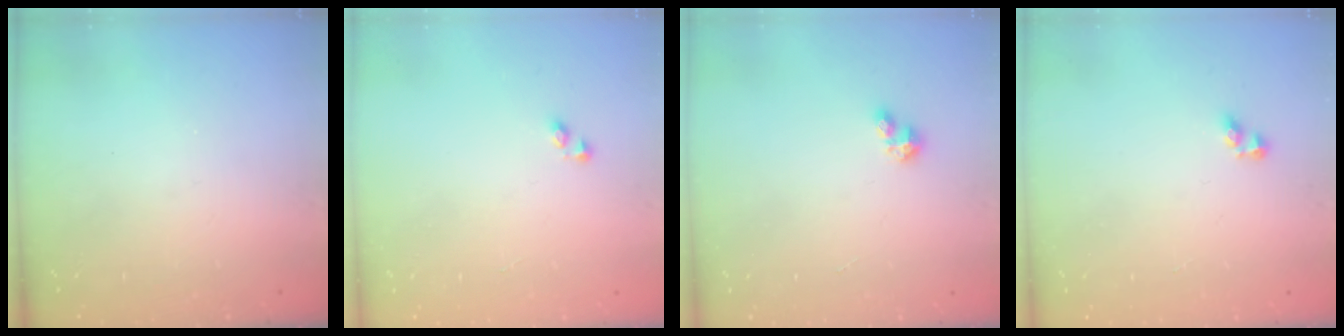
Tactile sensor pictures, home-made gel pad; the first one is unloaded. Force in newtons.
{"total": 1.9, "press": 1.9, "slide": 0.3}
{"total": 2.9, "press": 2.9, "slide": 0.4}
{"total": 3.5, "press": 3.5, "slide": 0.2}